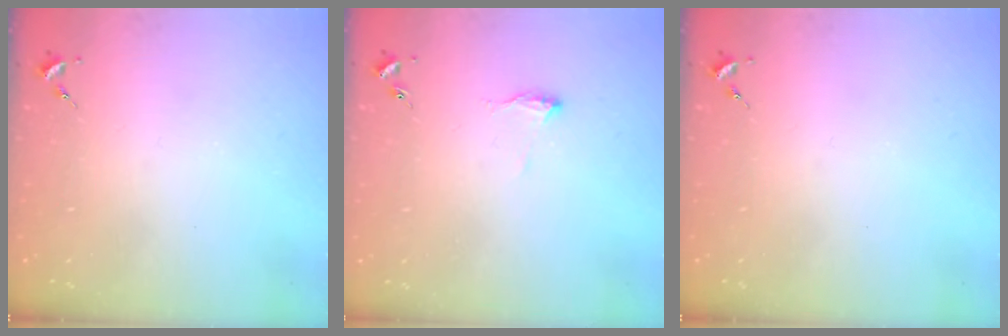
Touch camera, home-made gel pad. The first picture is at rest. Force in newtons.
{"total": 5.7, "press": 5.7, "slide": 0.7}
{"total": 0.0}